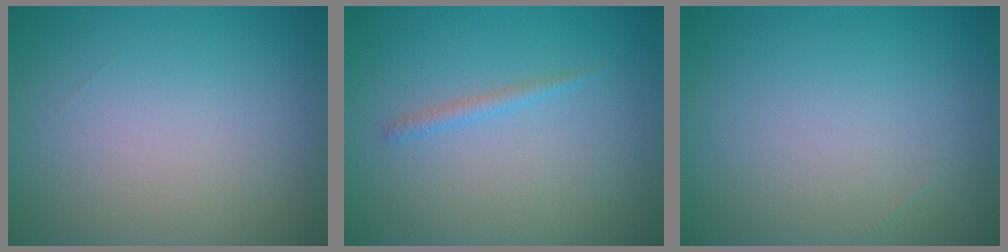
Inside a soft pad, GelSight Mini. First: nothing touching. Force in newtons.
{"total": 0.9, "press": 0.9, "slide": 0.1}
{"total": 0.0}